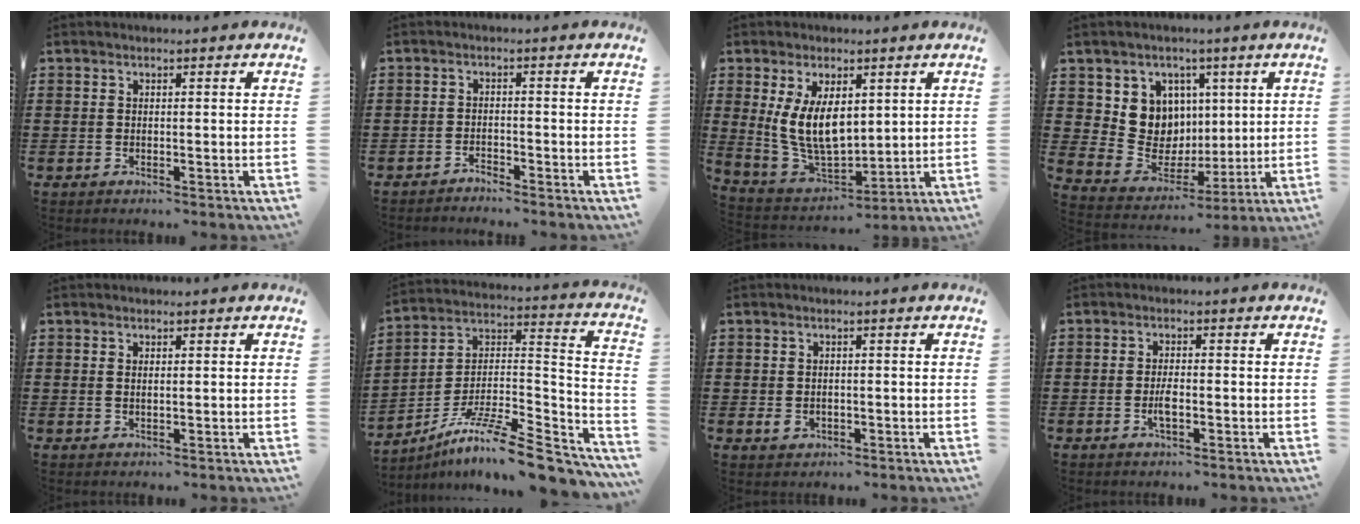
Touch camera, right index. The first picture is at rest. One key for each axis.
{"total": 1.7, "fx": -1.7, "fy": 0.0, "fz": -0.2, "tx": -0.002, "ty": 0.007, "tz": -0.036}
{"total": 9.5, "fx": 2.3, "fy": 5.2, "fz": 7.6, "tx": -0.179, "ty": -0.002, "tz": 0.041}
{"total": 9.4, "fx": 2.4, "fy": 8.9, "fz": 2.0, "tx": -0.066, "ty": -0.028, "tz": 0.054}
{"total": 0.8, "fx": 0.3, "fy": 0.3, "fz": 0.7, "tx": -0.015, "ty": 0.001, "tz": 0.005}
{"total": 12.8, "fx": -9.6, "fy": 2.2, "fz": 8.2, "tx": -0.129, "ty": 0.018, "tz": -0.172}
{"total": 1.6, "fx": -0.3, "fy": 1.3, "fz": 1.0, "tx": -0.021, "ty": 0.003, "tz": -0.007}
{"total": 2.8, "fx": -0.7, "fy": 0.9, "fz": 2.5, "tx": -0.053, "ty": 0.000, "tz": -0.015}